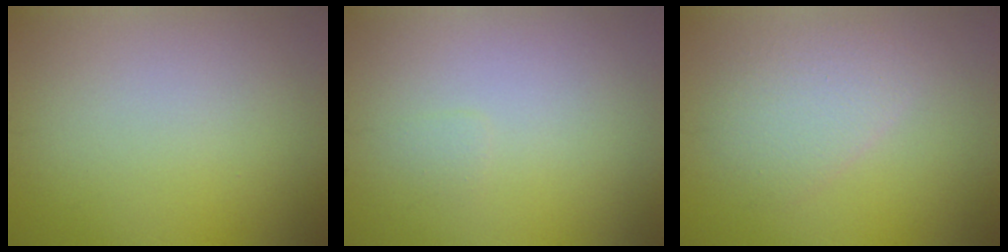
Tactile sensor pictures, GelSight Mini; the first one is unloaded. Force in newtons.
{"total": 0.5, "press": 0.5, "slide": 0.0}
{"total": 3.0, "press": 3.0, "slide": 0.2}